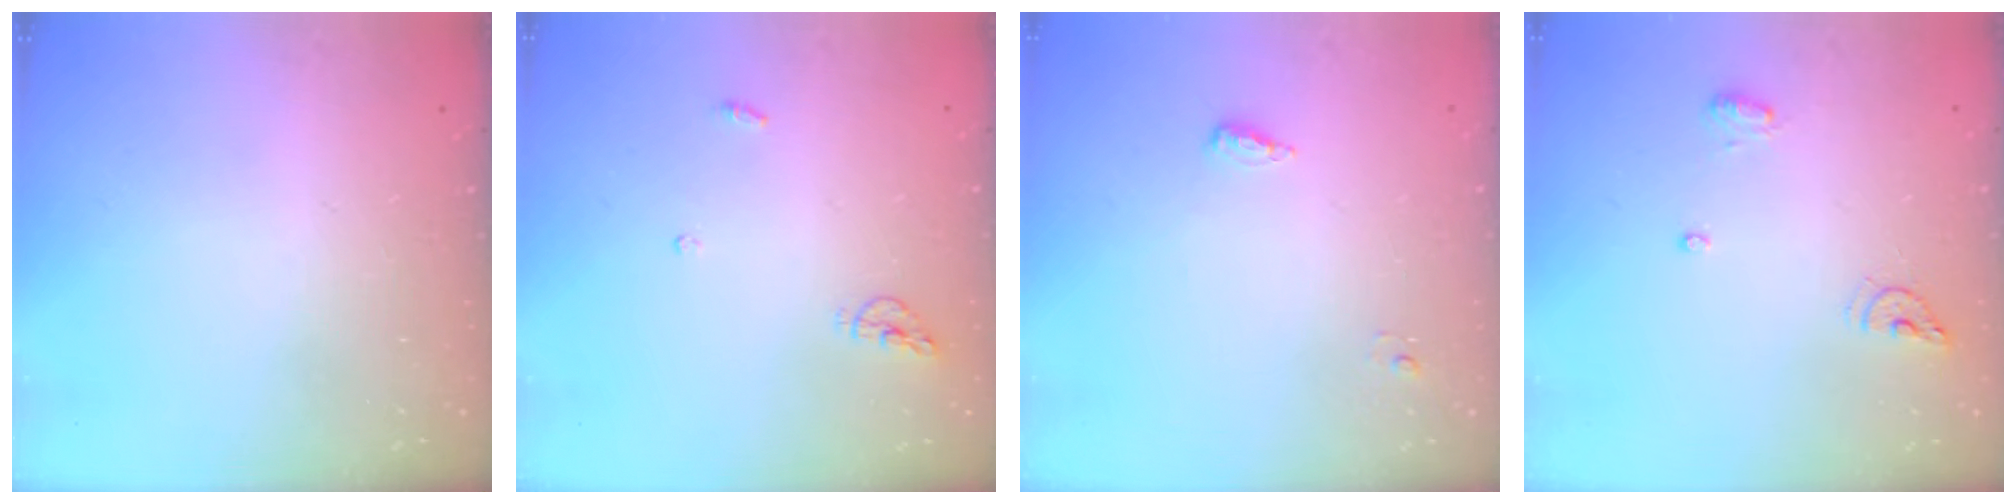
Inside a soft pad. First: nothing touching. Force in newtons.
{"total": 5.4, "press": 5.4, "slide": 0.5}
{"total": 4.6, "press": 4.4, "slide": 1.1}
{"total": 6.8, "press": 6.7, "slide": 1.2}